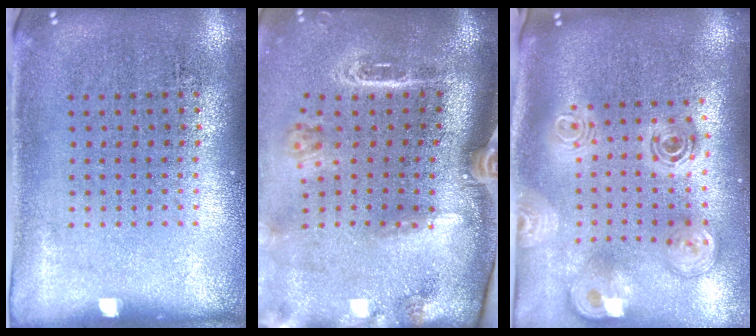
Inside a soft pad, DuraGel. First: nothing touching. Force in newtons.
{"total": 3.0, "press": 2.1, "slide": 2.1}
{"total": 2.8, "press": 1.9, "slide": 2.0}